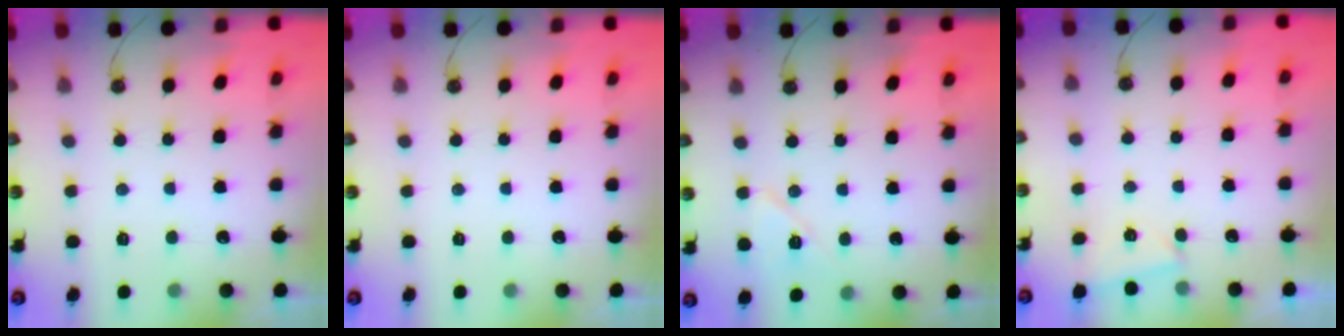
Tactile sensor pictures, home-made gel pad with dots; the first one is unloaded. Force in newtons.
{"total": 0.0}
{"total": 8.2, "press": 7.7, "slide": 2.8}
{"total": 1.9, "press": 1.7, "slide": 0.7}